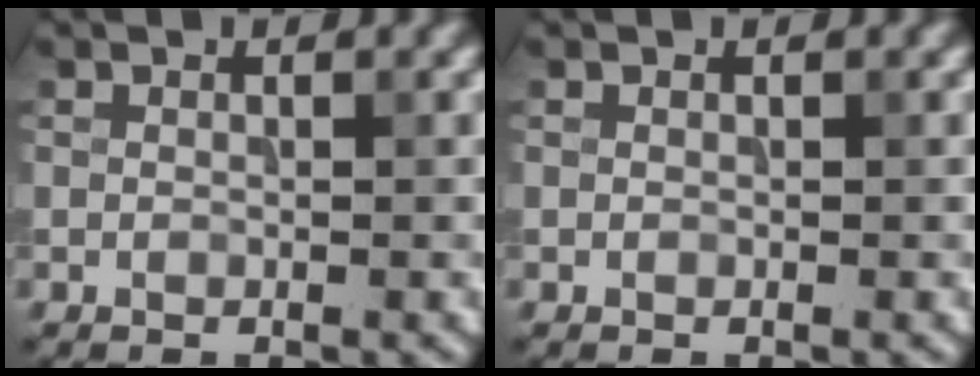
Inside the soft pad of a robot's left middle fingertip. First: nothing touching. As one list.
[{"total": 0.0}]